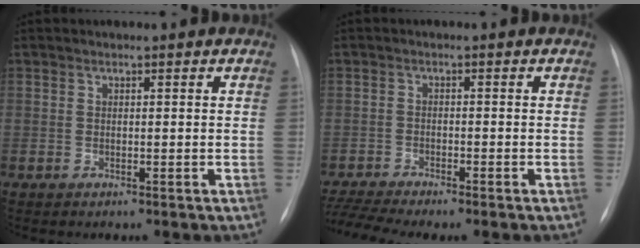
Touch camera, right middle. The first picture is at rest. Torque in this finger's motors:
{"motor_torque": [1.03, -1.11, 0.13, 0.04]}